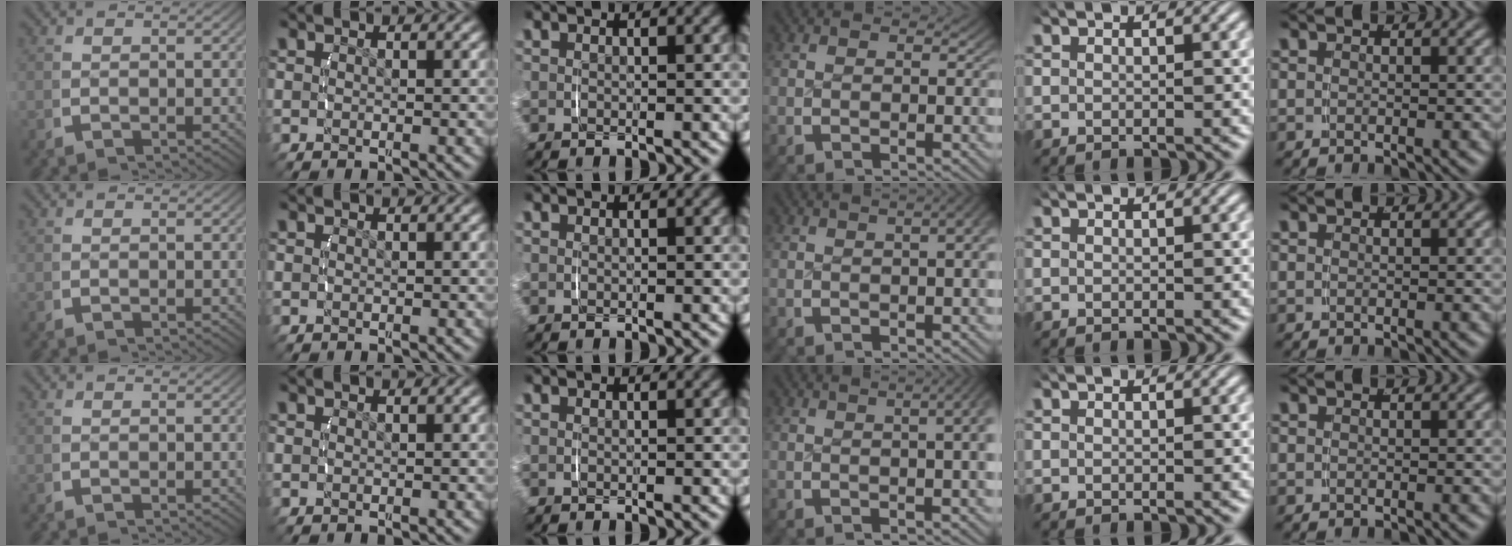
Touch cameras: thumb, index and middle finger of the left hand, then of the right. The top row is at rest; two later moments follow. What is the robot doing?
{"motion": "lift_and_place", "object": "measuring cup"}